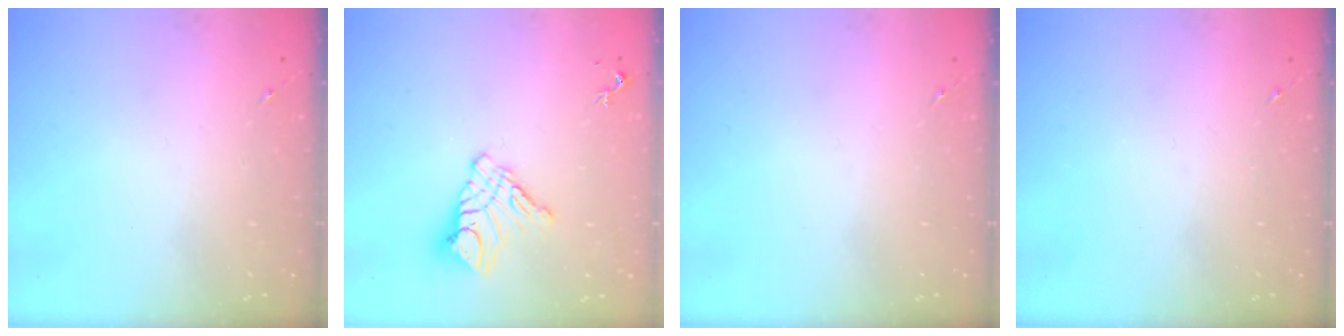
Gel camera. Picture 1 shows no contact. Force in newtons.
{"total": 11.5, "press": 11.4, "slide": 0.8}
{"total": 0.0}
{"total": 0.0}